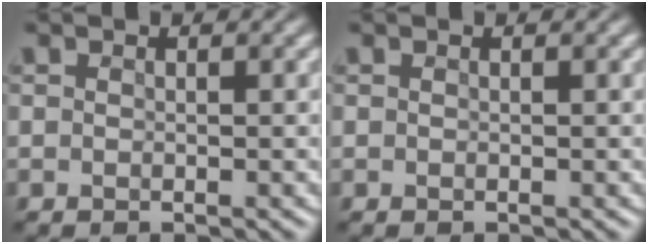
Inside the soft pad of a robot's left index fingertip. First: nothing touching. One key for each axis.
{"total": 0.0}